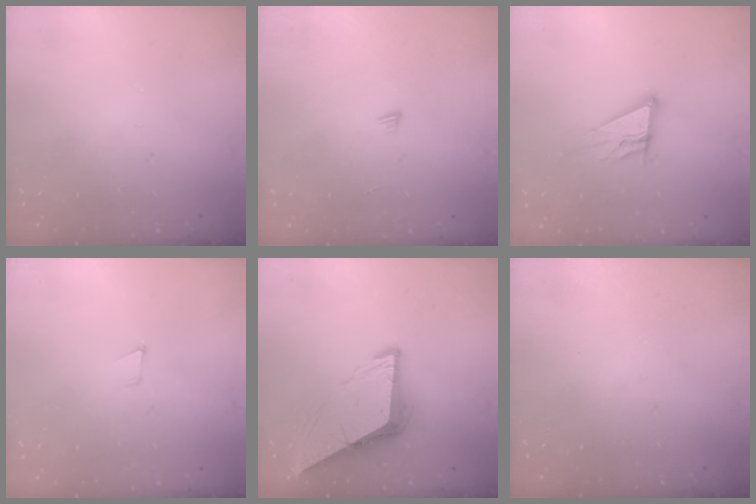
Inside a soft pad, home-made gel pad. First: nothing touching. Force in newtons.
{"total": 3.0, "press": 3.0, "slide": 0.3}
{"total": 9.0, "press": 9.0, "slide": 0.7}
{"total": 2.7, "press": 2.7, "slide": 0.2}
{"total": 8.6, "press": 8.5, "slide": 1.1}
{"total": 0.0}